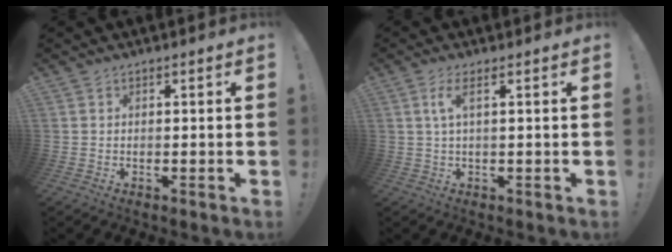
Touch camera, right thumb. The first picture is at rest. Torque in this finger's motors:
{"motor_torque": [-0.11, 0.14, -0.32, 0.15, 0.22]}